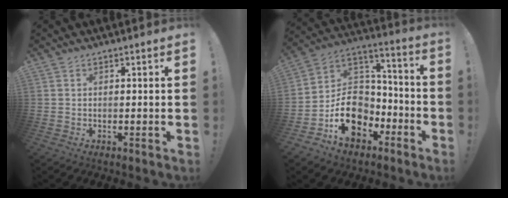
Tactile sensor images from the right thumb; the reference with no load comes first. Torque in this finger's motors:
{"motor_torque": [2.82, 1.33, 1.36, -1.41, 0.10]}